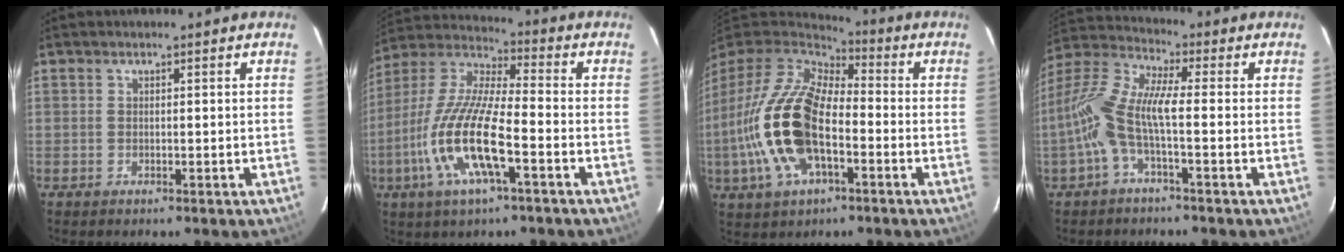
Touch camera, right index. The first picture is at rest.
{"total": 16.5, "force": [-6.1, 3.8, 14.9], "torque": [-0.310, -0.014, -0.124]}
{"total": 21.1, "force": [-4.7, 10.6, 17.6], "torque": [-0.377, -0.013, -0.091]}
{"total": 10.0, "force": [-2.3, 2.0, 9.5], "torque": [-0.203, 0.009, -0.049]}